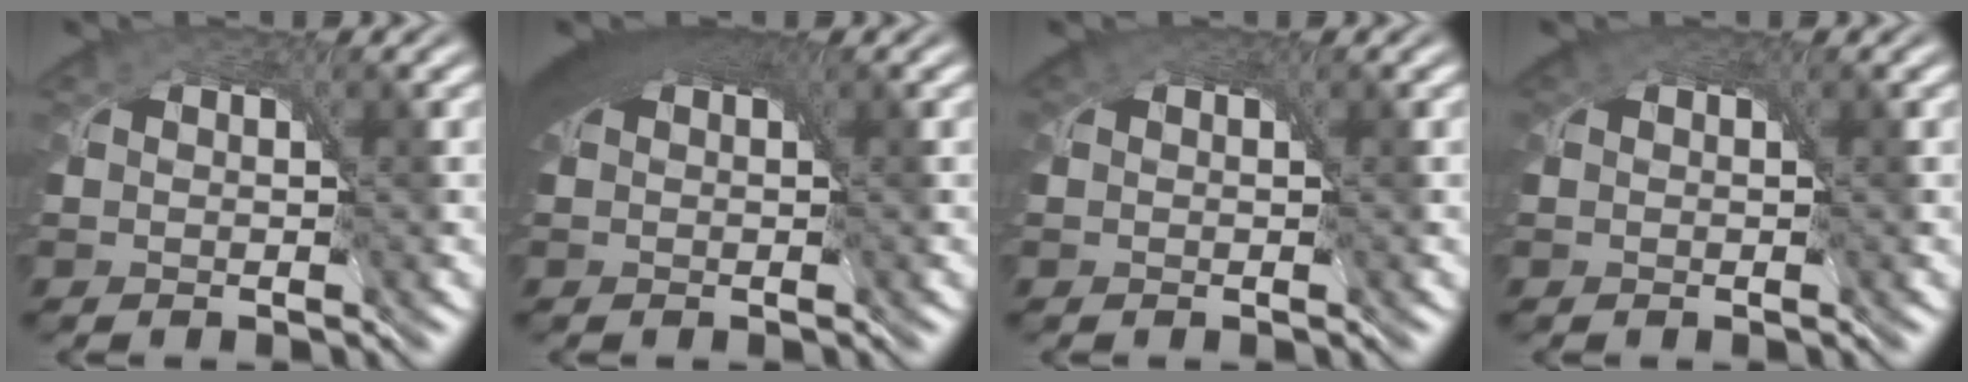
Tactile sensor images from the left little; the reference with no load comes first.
{"total": 6.6, "force": [3.0, 3.3, 4.9], "torque": [-0.085, 0.015, 0.034]}
{"total": 1.0, "force": [0.5, 0.7, 0.6], "torque": [-0.011, 0.001, 0.006]}
{"total": 1.0, "force": [0.6, 0.6, 0.5], "torque": [-0.010, 0.002, 0.006]}